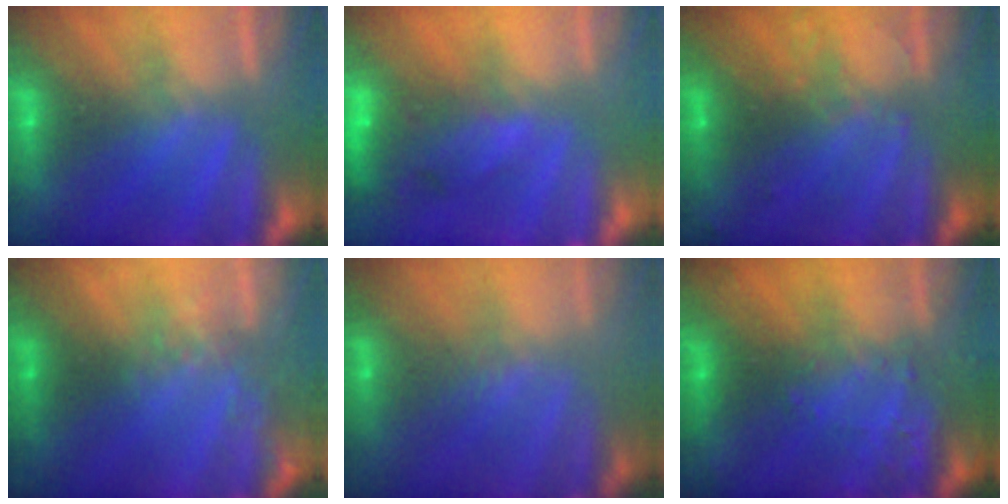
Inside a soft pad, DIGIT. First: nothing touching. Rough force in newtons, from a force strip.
{"total": 7.6}
{"total": 3.2}
{"total": 2.4}
{"total": 2.5}
{"total": 3.0}